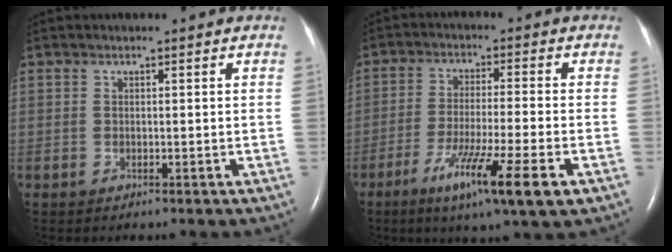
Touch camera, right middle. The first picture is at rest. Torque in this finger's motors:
{"motor_torque": [1.41, -0.72, 0.27, 0.13]}